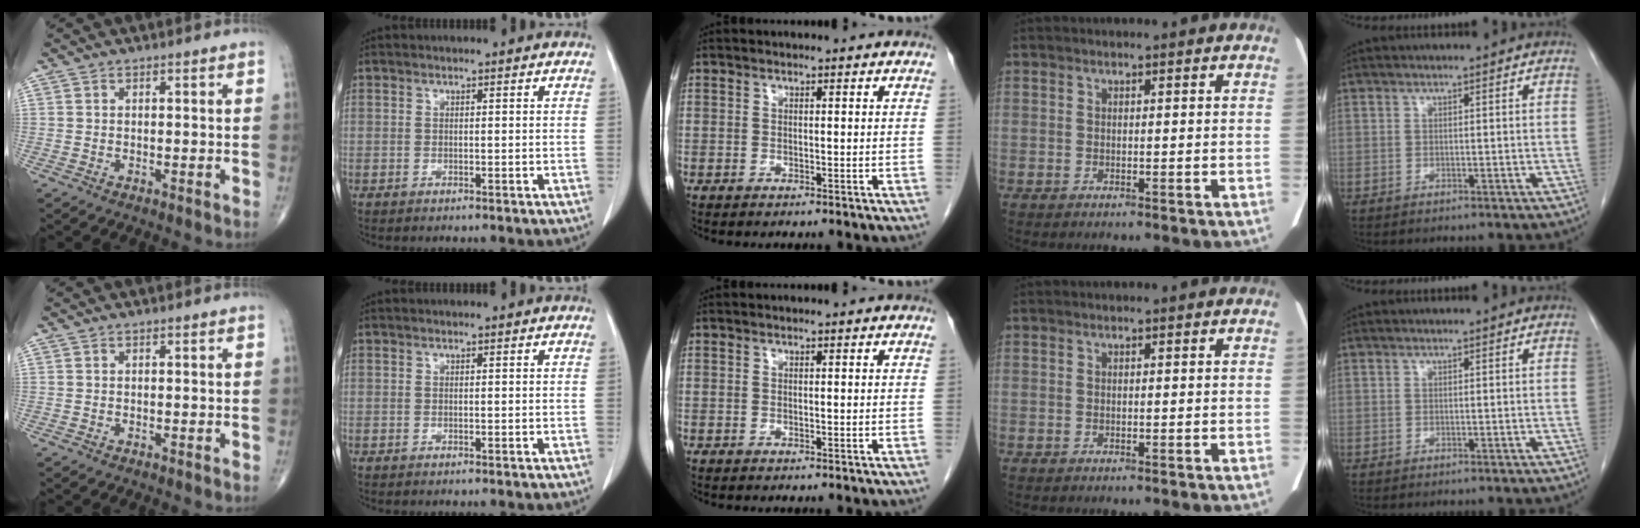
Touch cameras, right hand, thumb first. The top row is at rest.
{}